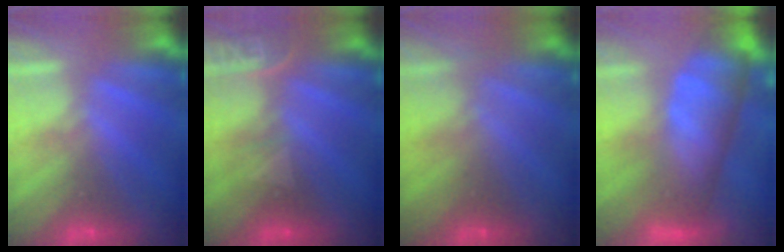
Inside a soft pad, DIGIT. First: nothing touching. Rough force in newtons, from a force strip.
{"total": 2.4}
{"total": 1.8}
{"total": 7.4}